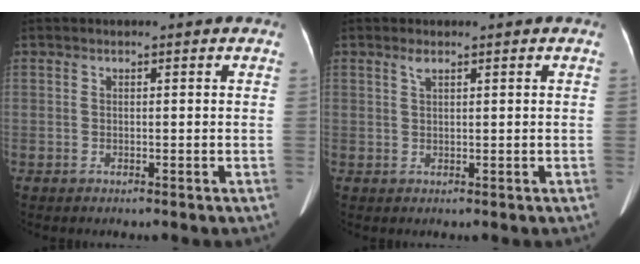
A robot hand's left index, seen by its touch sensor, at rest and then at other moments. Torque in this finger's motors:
{"motor_torque": [0.22, -0.21, -0.02, -0.04]}